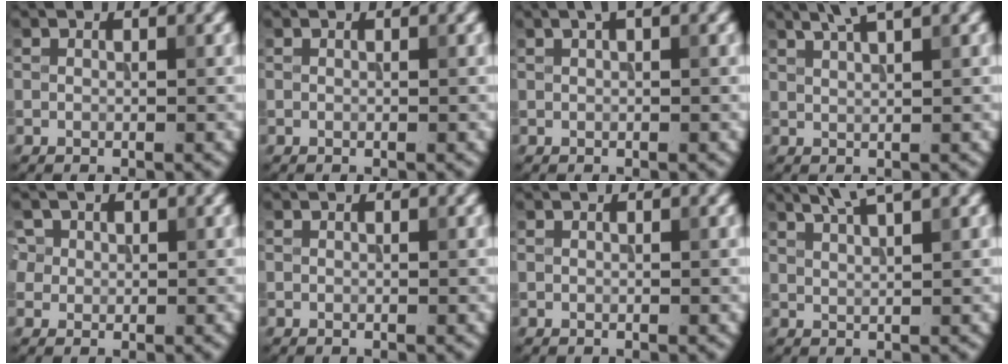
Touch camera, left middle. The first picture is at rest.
{"total": 0.0}
{"total": 1.0, "force": [0.6, 0.2, 0.8], "torque": [-0.013, 0.007, 0.011]}
{"total": 2.9, "force": [2.1, 0.5, 1.9], "torque": [-0.022, 0.012, 0.030]}
{"total": 3.5, "force": [1.5, 2.8, 1.3], "torque": [-0.027, 0.009, 0.029]}
{"total": 0.0}
{"total": 0.0}
{"total": 3.8, "force": [2.8, 0.7, 2.4], "torque": [-0.019, 0.018, 0.030]}